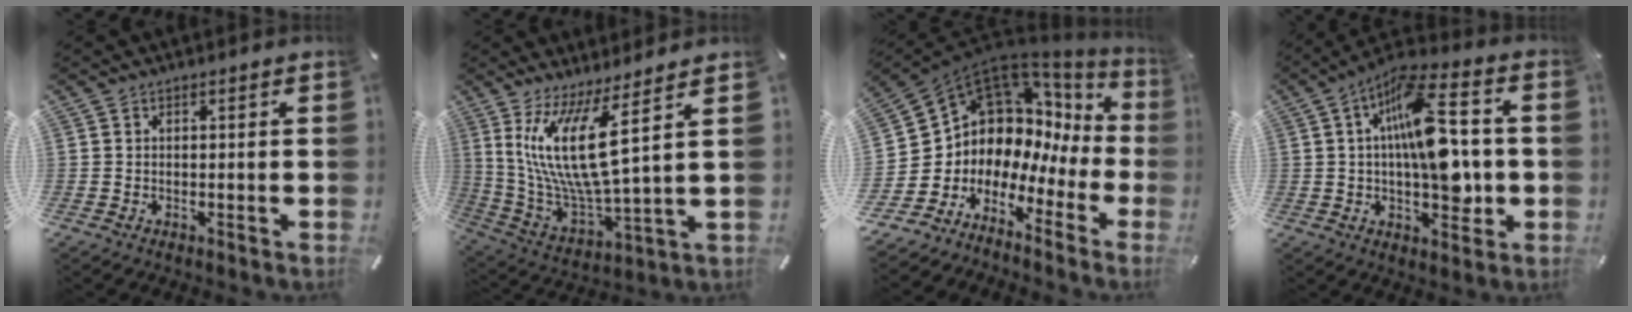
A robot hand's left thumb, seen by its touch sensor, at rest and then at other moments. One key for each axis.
{"total": 16.9, "fx": 5.9, "fy": 4.0, "fz": 15.4, "tx": -0.341, "ty": -0.037, "tz": 0.089}
{"total": 7.0, "fx": 3.8, "fy": 5.9, "fz": 0.2, "tx": -0.029, "ty": -0.085, "tz": 0.075}
{"total": 18.3, "fx": 1.3, "fy": 9.0, "fz": 15.9, "tx": -0.251, "ty": -0.003, "tz": 0.021}